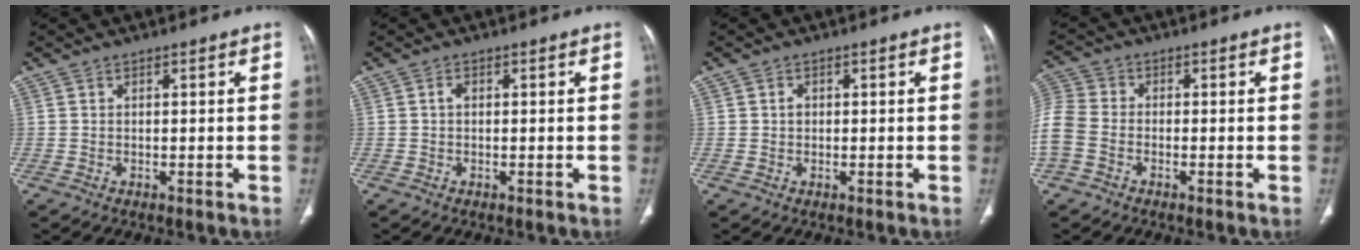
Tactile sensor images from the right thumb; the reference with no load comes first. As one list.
[{"total": 1.0, "force": [0.0, 0.6, 0.7], "torque": [-0.010, 0.002, -0.003]}, {"total": 1.3, "force": [0.1, 1.1, 0.5], "torque": [-0.003, 0.003, 0.000]}, {"total": 10.9, "force": [-2.9, 8.3, 6.4], "torque": [-0.173, 0.014, -0.062]}]